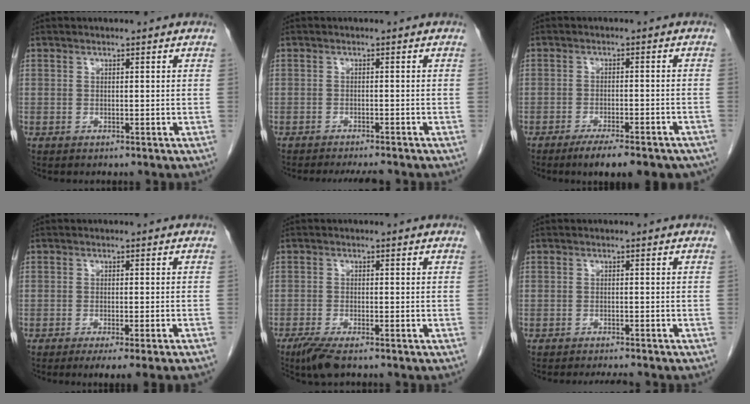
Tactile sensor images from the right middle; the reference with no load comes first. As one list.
[{"total": 5.7, "force": [-5.1, 0.6, 2.4], "torque": [-0.029, -0.009, -0.073]}, {"total": 12.2, "force": [-9.8, 2.9, 6.8], "torque": [-0.066, 0.001, -0.128]}, {"total": 6.2, "force": [-4.7, -0.8, 3.9], "torque": [-0.037, -0.011, -0.067]}, {"total": 4.5, "force": [-3.4, 0.7, 3.0], "torque": [-0.059, -0.012, -0.060]}, {"total": 4.2, "force": [-3.9, 0.2, 1.5], "torque": [-0.018, -0.008, -0.055]}]